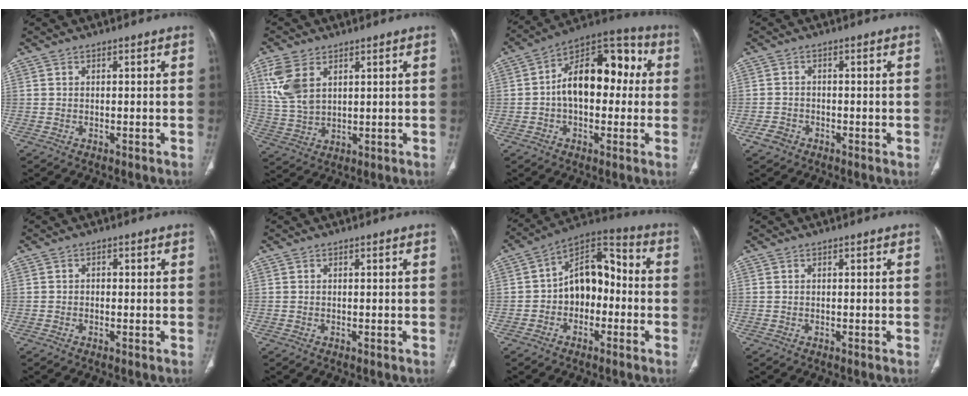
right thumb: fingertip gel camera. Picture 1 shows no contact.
{"total": 9.1, "force": [3.9, 5.4, 6.2], "torque": [-0.135, -0.008, 0.087]}
{"total": 17.0, "force": [1.2, 10.3, 13.5], "torque": [-0.172, 0.049, 0.008]}
{"total": 2.5, "force": [-1.4, 1.9, 0.7], "torque": [-0.010, 0.007, -0.026]}
{"total": 0.8, "force": [-0.1, 0.7, 0.4], "torque": [0.000, 0.003, -0.007]}
{"total": 0.0}
{"total": 12.6, "force": [-1.5, 8.6, 9.1], "torque": [-0.101, 0.047, -0.042]}
{"total": 0.0}